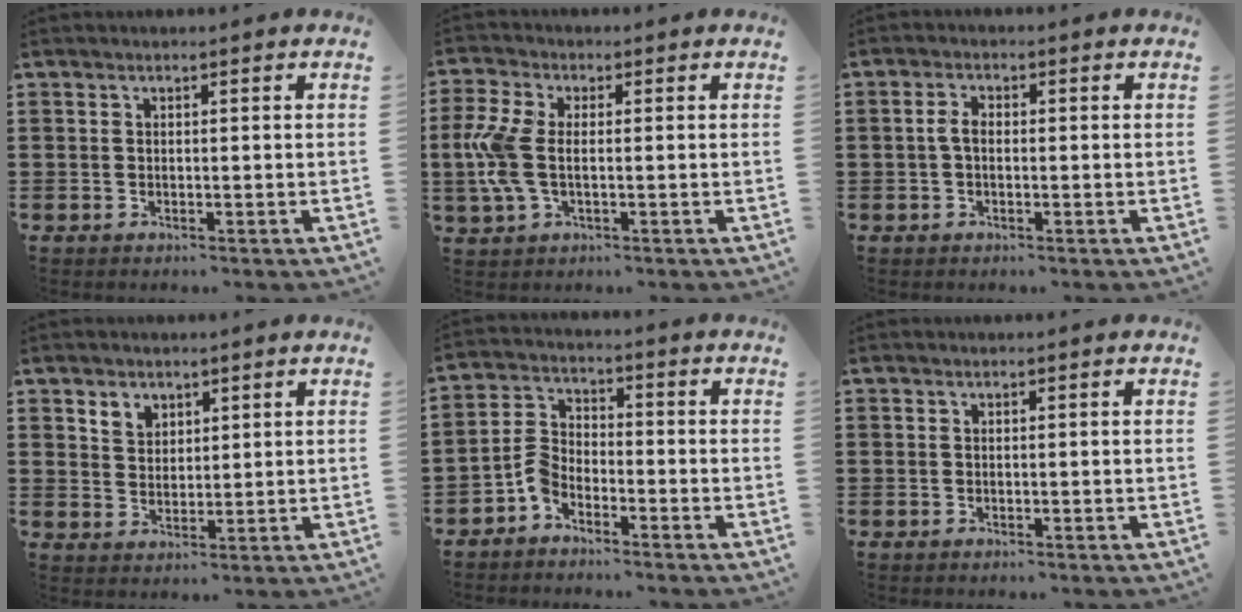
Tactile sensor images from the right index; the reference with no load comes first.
{"total": 7.4, "force": [-0.4, 3.7, 6.4], "torque": [-0.166, -0.006, -0.016]}
{"total": 2.4, "force": [-0.3, 1.3, 2.0], "torque": [-0.047, 0.000, -0.008]}
{"total": 3.1, "force": [2.2, 2.2, 0.7], "torque": [-0.022, 0.008, 0.042]}
{"total": 4.5, "force": [-3.1, 2.4, 2.1], "torque": [-0.069, 0.004, -0.068]}
{"total": 0.0}